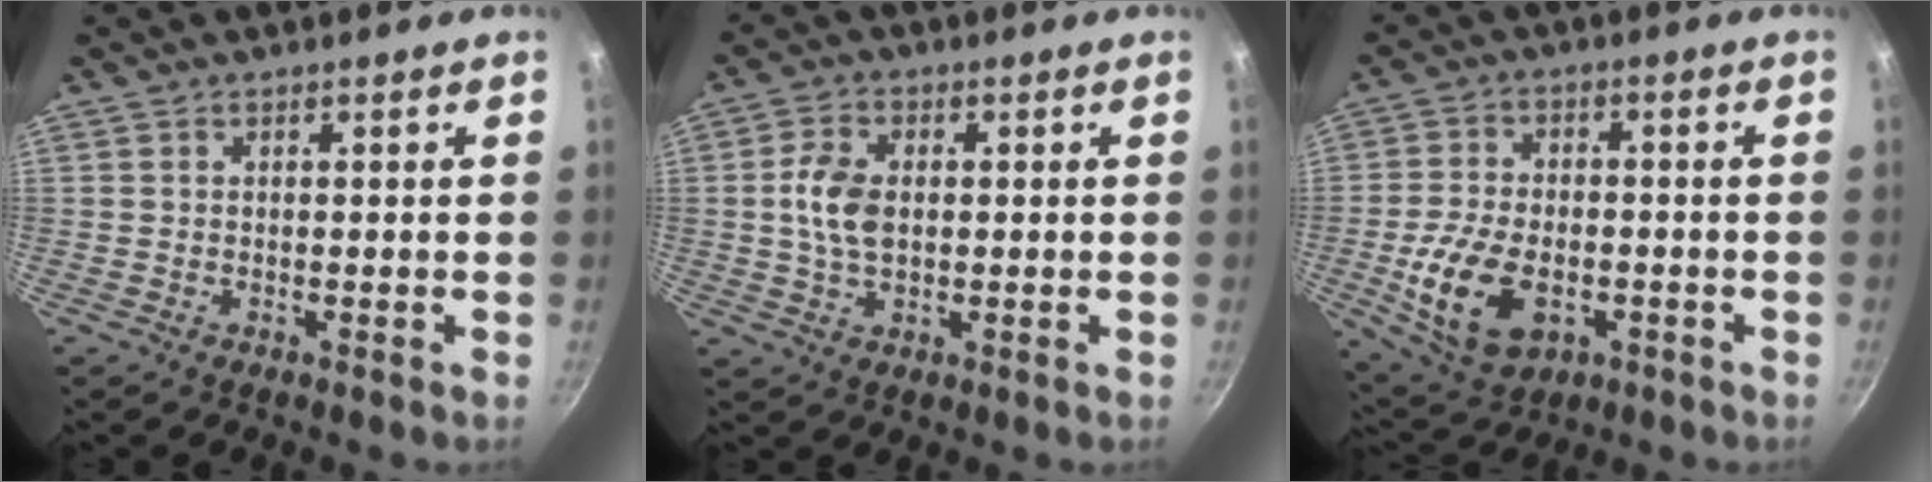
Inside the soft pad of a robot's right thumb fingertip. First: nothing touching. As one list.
[{"total": 7.1, "force": [0.5, 4.6, 5.5], "torque": [-0.099, 0.007, 0.006]}, {"total": 13.7, "force": [-3.8, 8.5, 10.0], "torque": [-0.178, 0.010, -0.058]}]